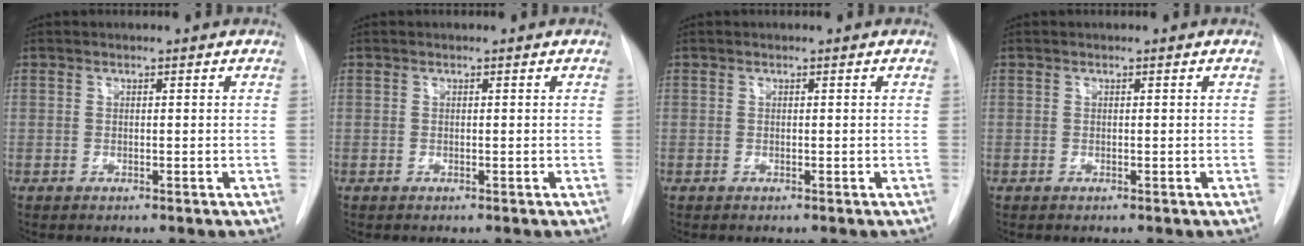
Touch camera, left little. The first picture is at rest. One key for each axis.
{"total": 0.0}
{"total": 0.0}
{"total": 0.0}